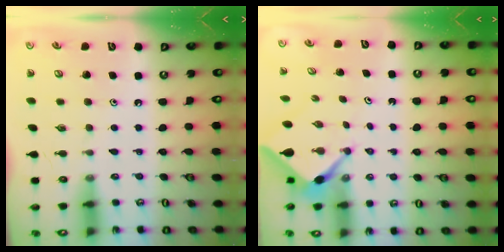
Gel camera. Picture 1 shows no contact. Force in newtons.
{"total": 2.6, "press": 2.5, "slide": 0.3}